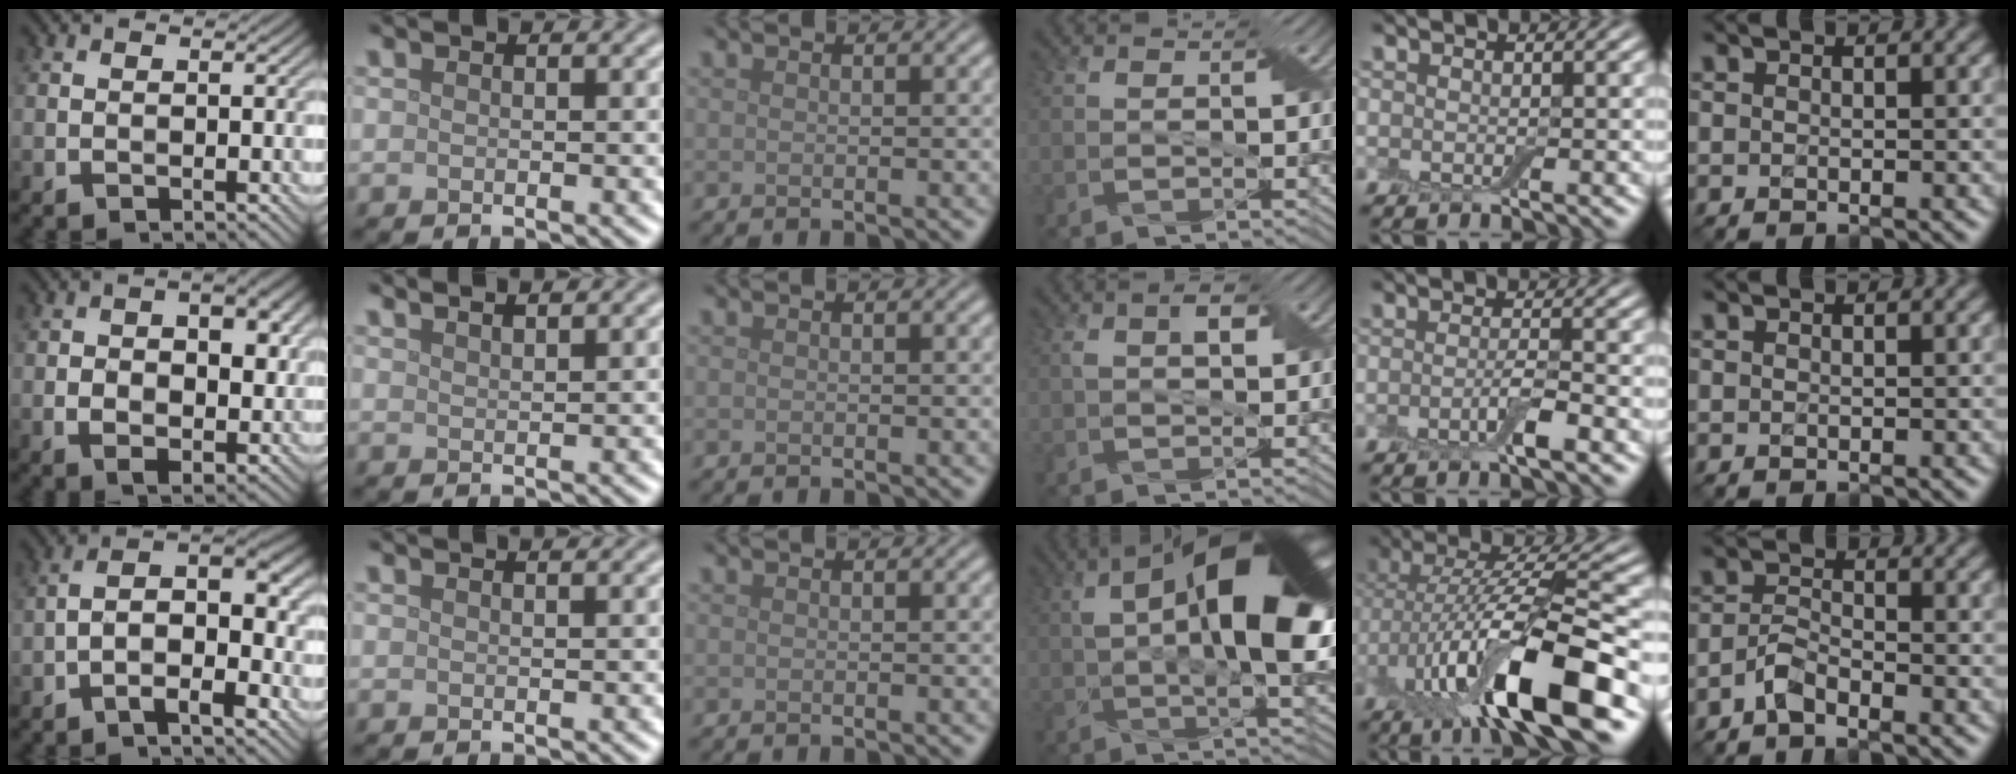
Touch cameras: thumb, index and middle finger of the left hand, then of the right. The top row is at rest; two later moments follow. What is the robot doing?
{"motion": "insert", "object": "backpack"}